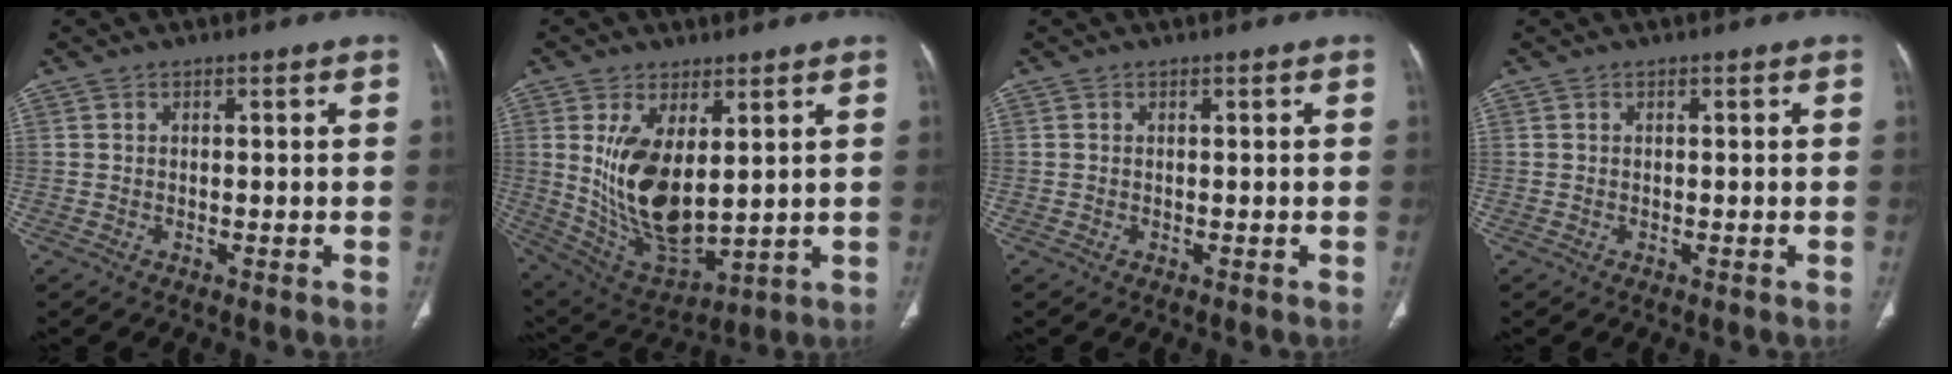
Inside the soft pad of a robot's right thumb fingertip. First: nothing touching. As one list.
[{"total": 15.4, "force": [3.0, 7.5, 13.1], "torque": [-0.239, -0.026, 0.083]}, {"total": 0.0}, {"total": 0.0}]